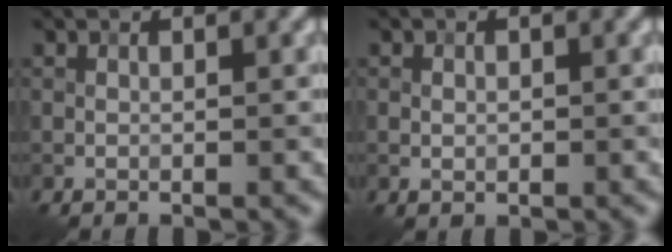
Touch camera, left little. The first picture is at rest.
{"total": 0.8, "force": [-0.1, 0.6, 0.4], "torque": [-0.007, 0.000, -0.002]}